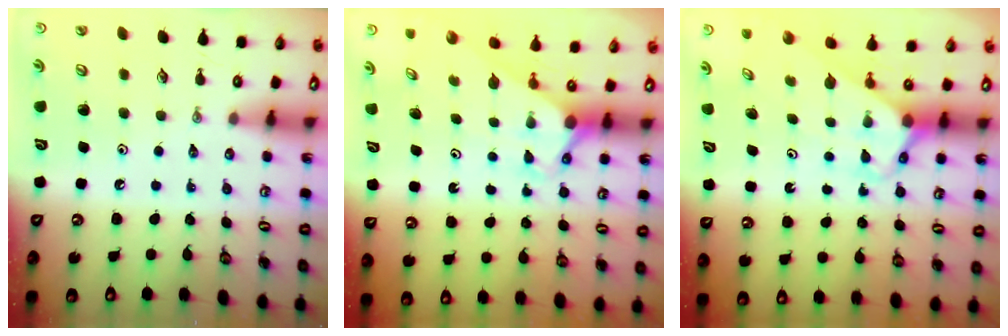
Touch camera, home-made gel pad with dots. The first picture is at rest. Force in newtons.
{"total": 2.9, "press": 2.9, "slide": 0.0}
{"total": 2.8, "press": 2.8, "slide": 0.2}